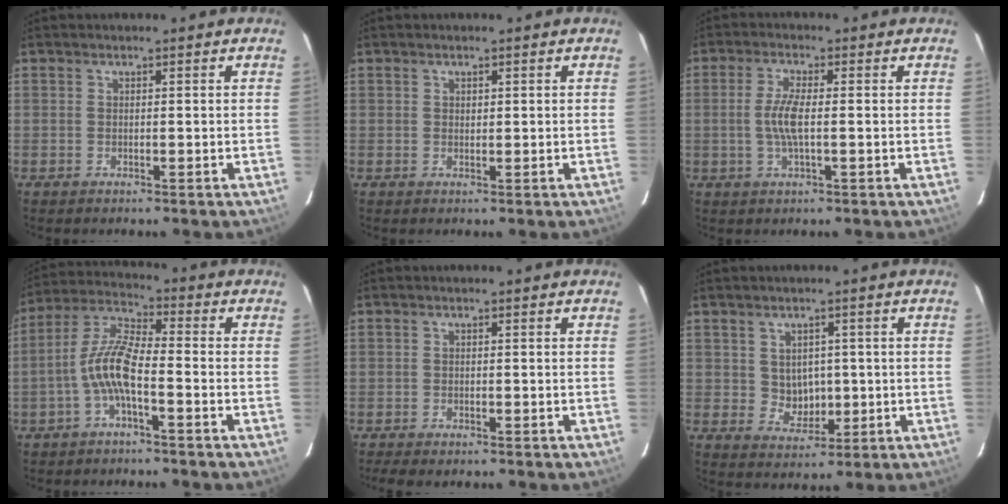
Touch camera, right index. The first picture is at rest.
{"total": 0.7, "force": [0.3, 0.6, 0.2], "torque": [-0.003, 0.003, 0.006]}
{"total": 5.3, "force": [-0.4, 1.1, 5.2], "torque": [-0.104, -0.001, -0.007]}
{"total": 8.2, "force": [-3.0, 1.9, 7.4], "torque": [-0.167, 0.015, -0.060]}
{"total": 3.4, "force": [-2.7, 1.0, 1.7], "torque": [-0.043, -0.014, -0.046]}
{"total": 4.7, "force": [0.4, 4.4, 1.8], "torque": [-0.031, 0.005, 0.020]}